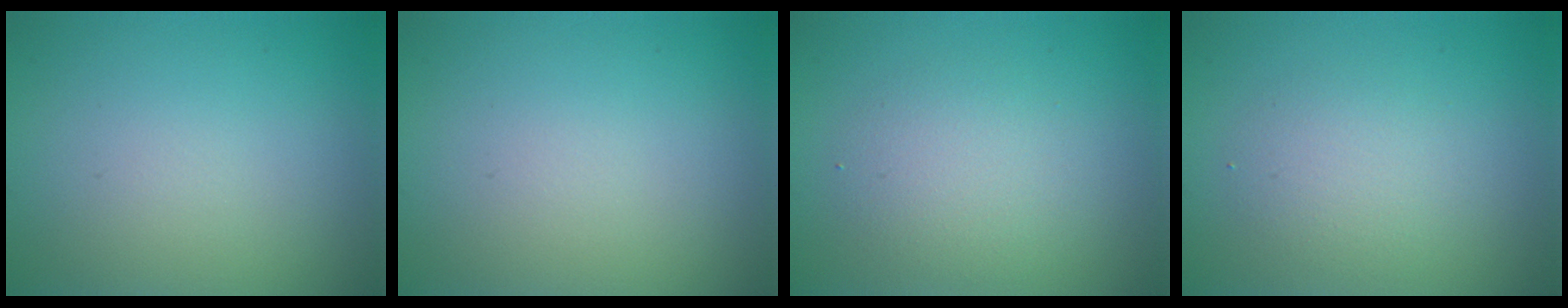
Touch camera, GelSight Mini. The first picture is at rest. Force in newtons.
{"total": 0.0}
{"total": 2.9, "press": 2.9, "slide": 0.2}
{"total": 2.2, "press": 2.2, "slide": 0.2}